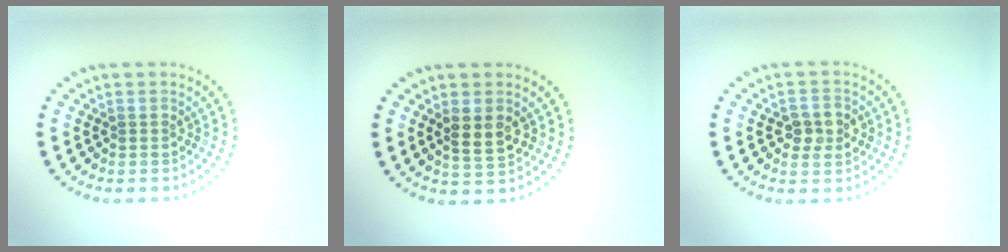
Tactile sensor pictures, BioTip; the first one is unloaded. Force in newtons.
{"total": 2.6, "press": 2.5, "slide": 0.6}
{"total": 2.4, "press": 2.4, "slide": 0.4}